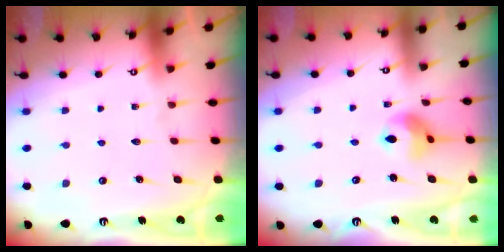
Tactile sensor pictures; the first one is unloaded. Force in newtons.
{"total": 8.5, "press": 8.5, "slide": 0.4}